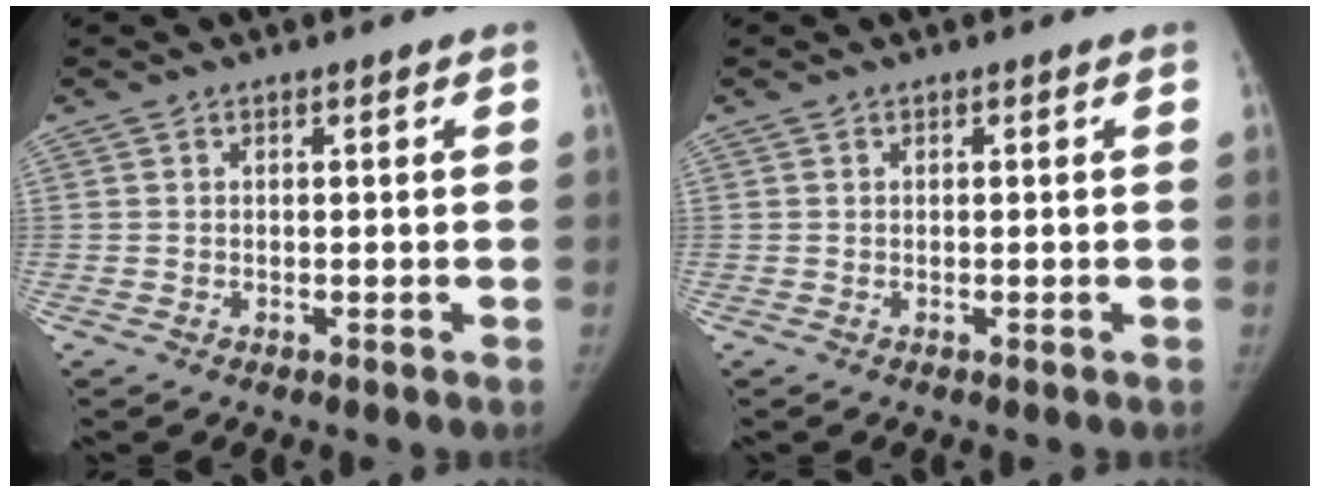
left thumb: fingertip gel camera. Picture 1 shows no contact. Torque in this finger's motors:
{"motor_torque": [-0.05, -0.17, -0.23, 0.23, 0.04]}